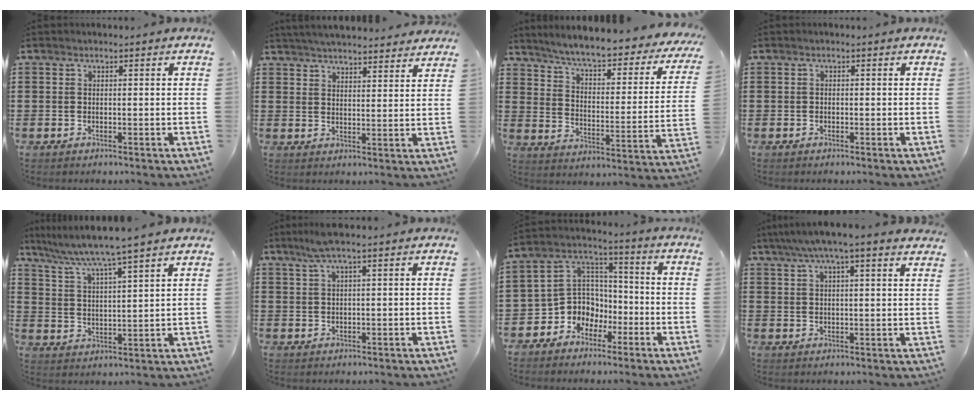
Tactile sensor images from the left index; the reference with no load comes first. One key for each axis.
{"total": 4.3, "fx": 4.3, "fy": -0.1, "fz": 0.6, "tx": -0.026, "ty": -0.018, "tz": 0.077}
{"total": 5.4, "fx": 4.8, "fy": -0.3, "fz": 2.4, "tx": -0.068, "ty": -0.041, "tz": 0.075}
{"total": 0.7, "fx": -0.6, "fy": 0.4, "fz": 0.1, "tx": -0.004, "ty": -0.001, "tz": -0.011}
{"total": 5.8, "fx": 5.0, "fy": -1.3, "fz": 2.6, "tx": -0.073, "ty": -0.034, "tz": 0.080}
{"total": 2.9, "fx": 1.5, "fy": 0.0, "fz": 2.4, "tx": -0.049, "ty": 0.001, "tz": 0.026}
{"total": 7.5, "fx": -3.6, "fy": 6.6, "fz": 0.6, "tx": -0.046, "ty": 0.008, "tz": -0.072}
{"total": 4.9, "fx": 3.9, "fy": 0.1, "fz": 3.0, "tx": -0.070, "ty": -0.005, "tz": 0.067}